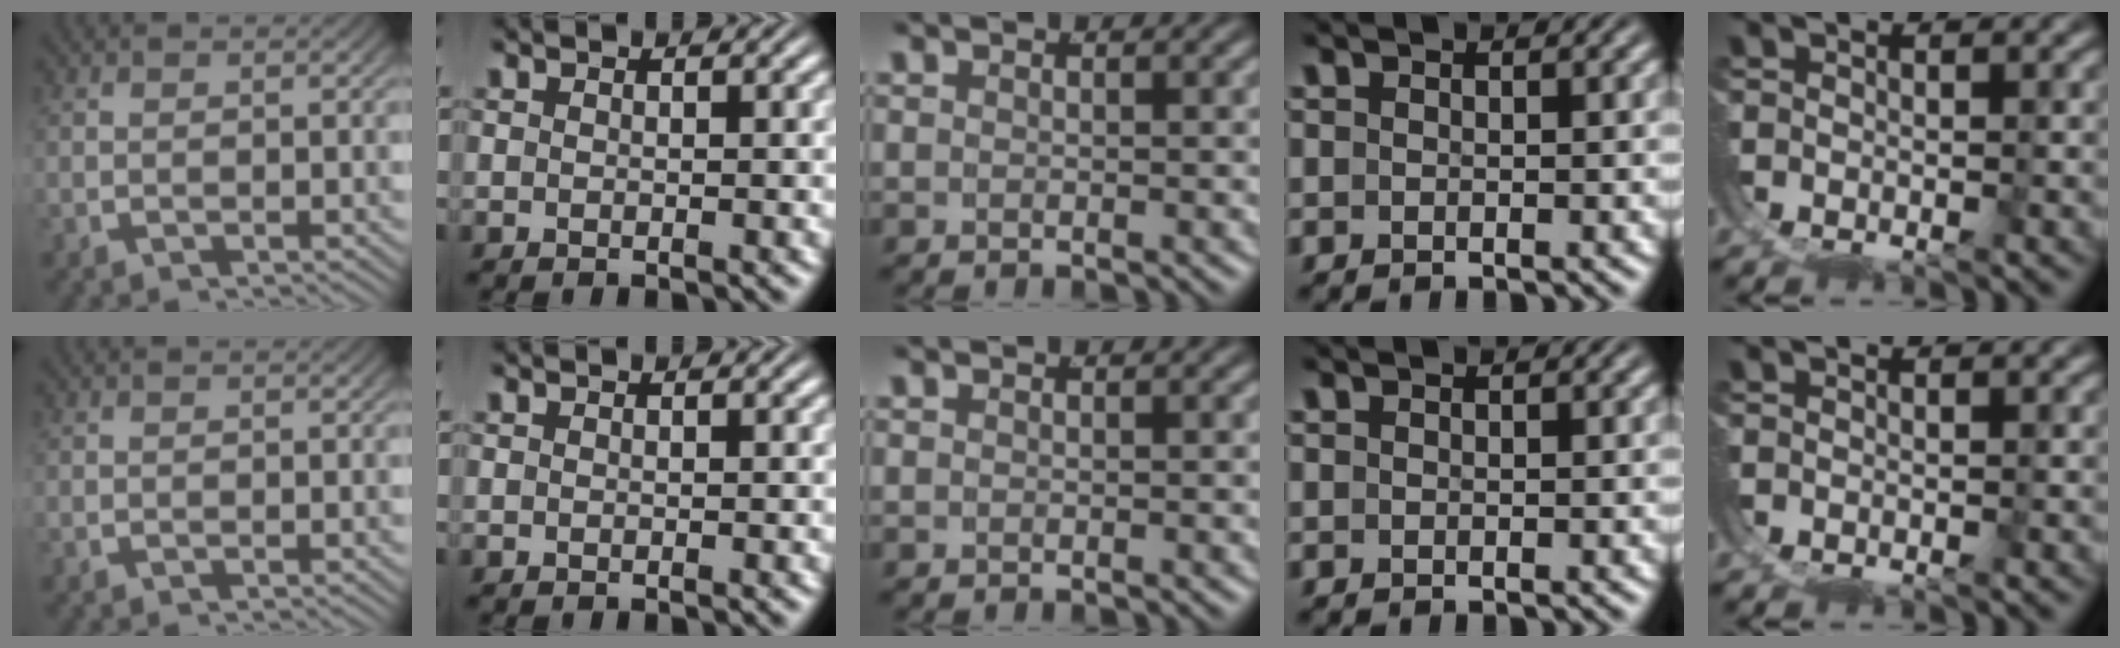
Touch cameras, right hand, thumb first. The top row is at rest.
{}